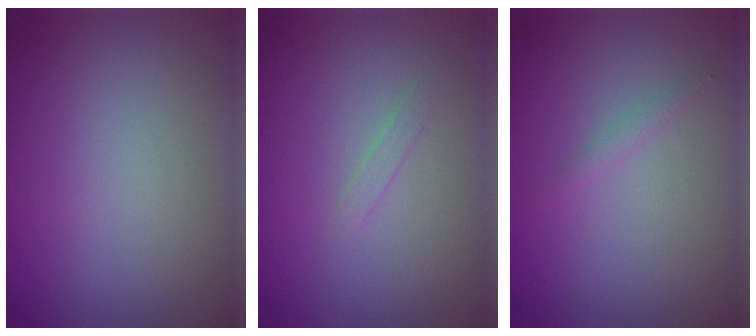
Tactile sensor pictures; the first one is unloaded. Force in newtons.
{"total": 0.7, "press": 0.7, "slide": 0.0}
{"total": 0.8, "press": 0.8, "slide": 0.0}